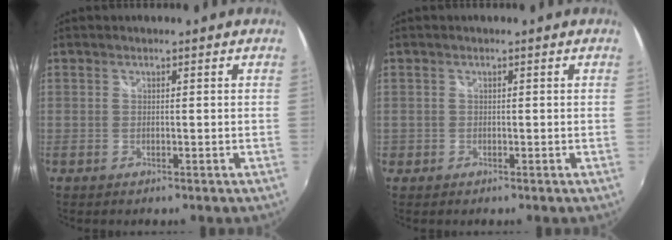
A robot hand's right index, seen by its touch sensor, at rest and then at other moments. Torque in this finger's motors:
{"motor_torque": [-1.32, 0.22, -1.05, -0.21]}